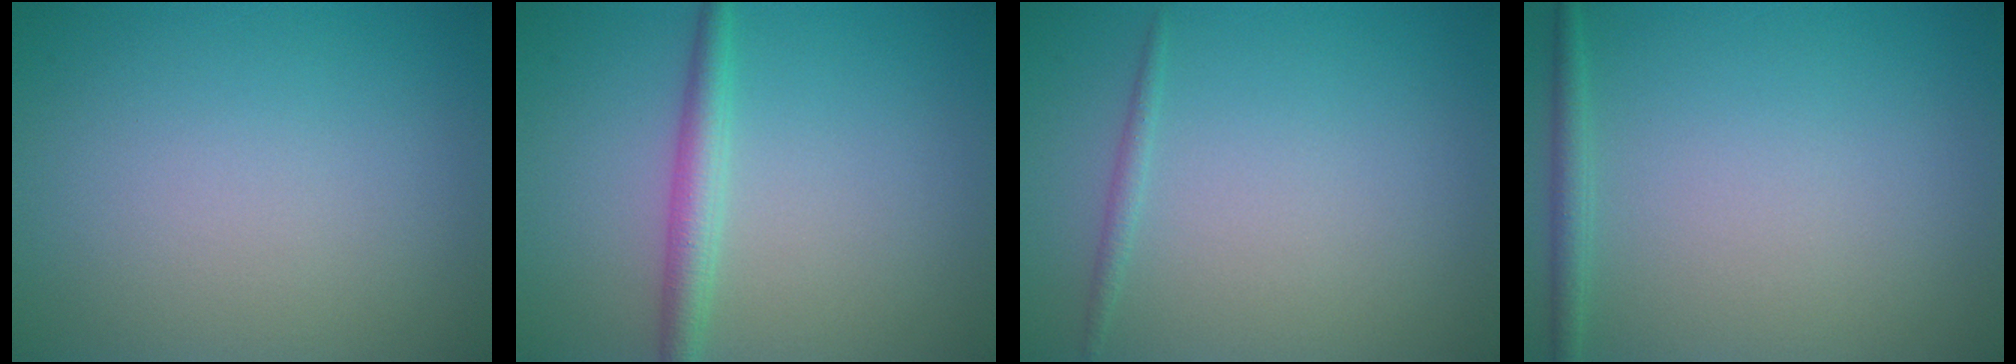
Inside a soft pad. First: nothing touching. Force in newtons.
{"total": 2.5, "press": 2.5, "slide": 0.0}
{"total": 0.8, "press": 0.8, "slide": 0.1}
{"total": 1.4, "press": 1.4, "slide": 0.1}